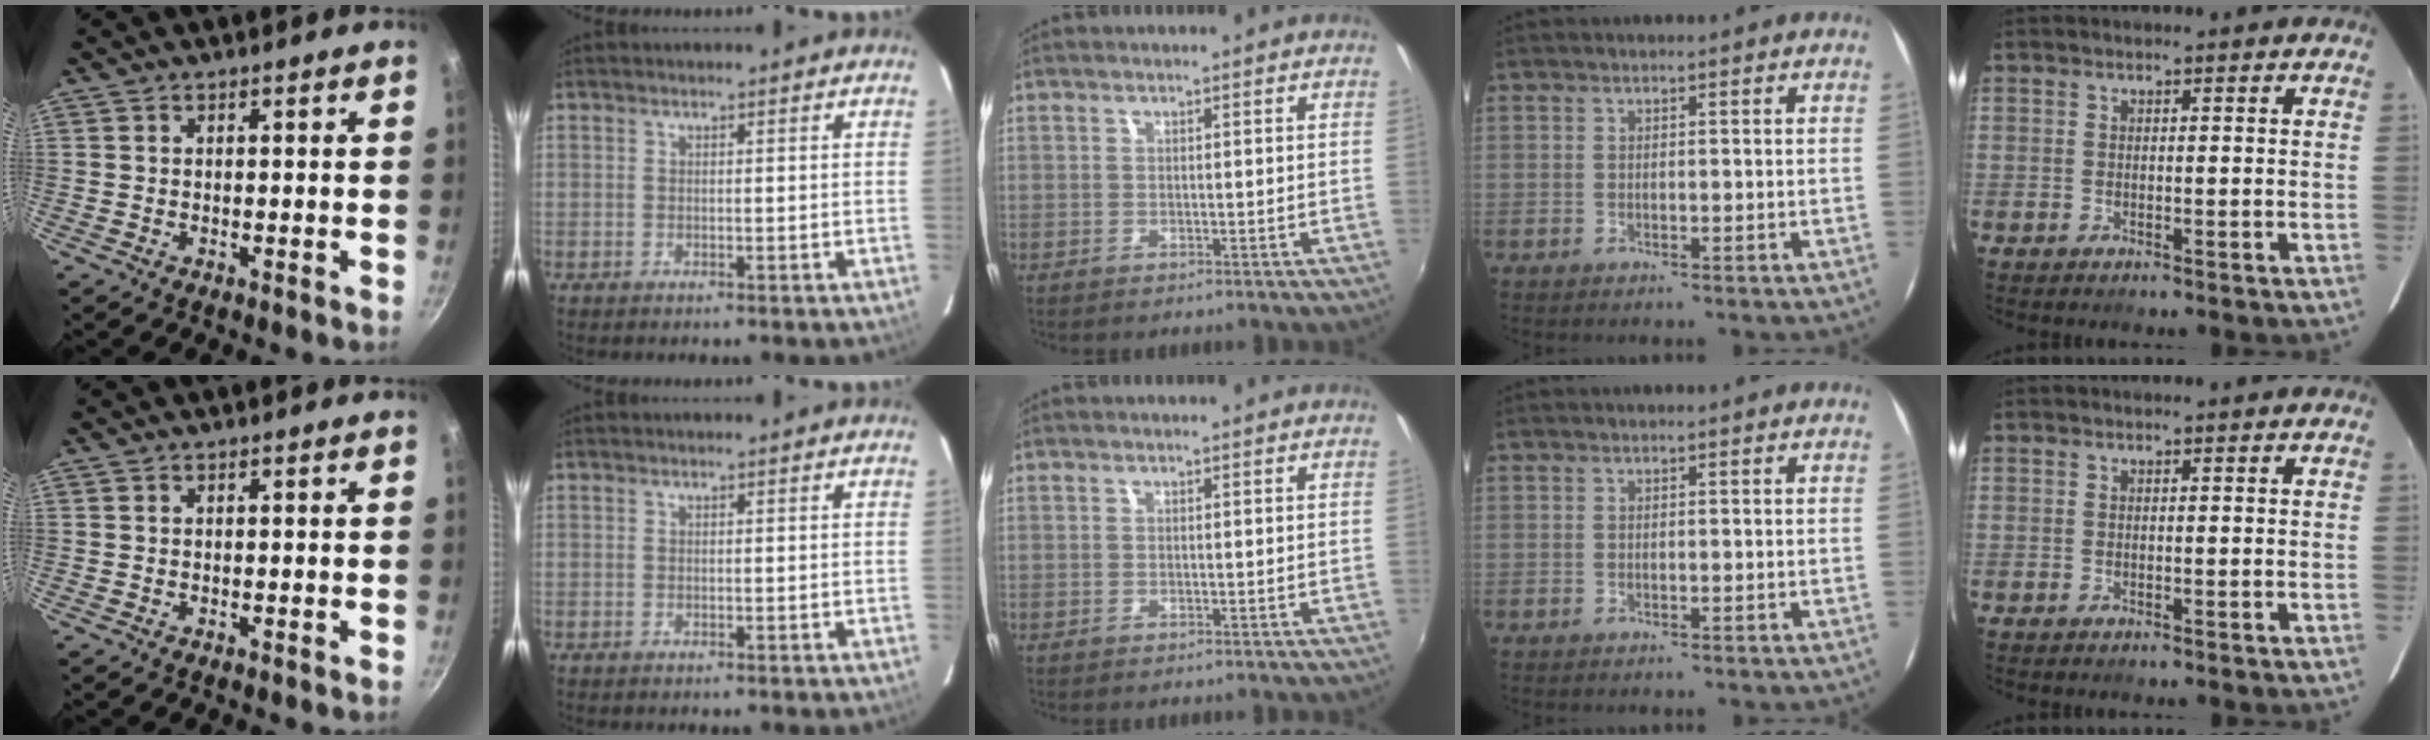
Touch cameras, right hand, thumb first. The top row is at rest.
{}